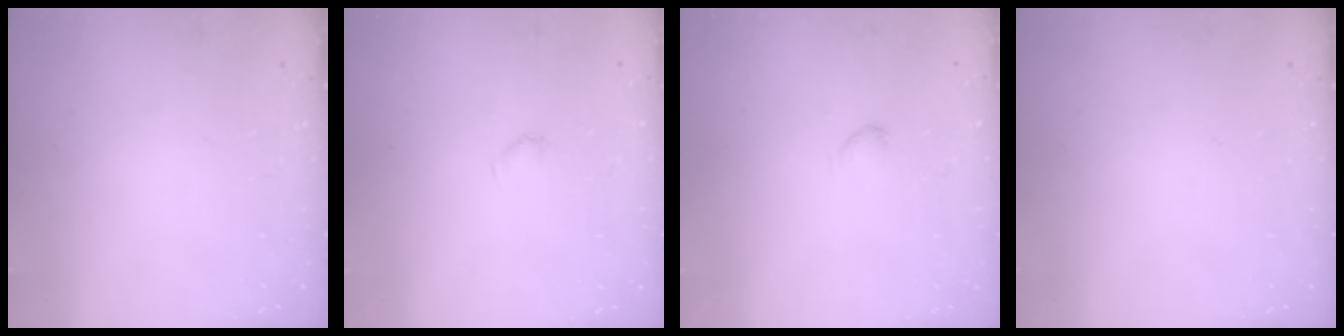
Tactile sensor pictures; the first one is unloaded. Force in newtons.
{"total": 3.6, "press": 3.5, "slide": 0.7}
{"total": 2.7, "press": 2.7, "slide": 0.5}
{"total": 0.0}